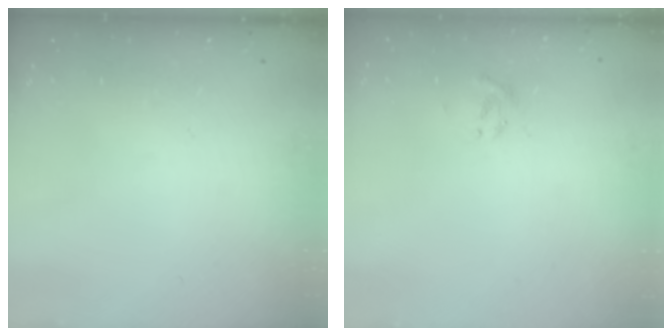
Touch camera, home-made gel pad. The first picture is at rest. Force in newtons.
{"total": 2.0, "press": 1.7, "slide": 0.9}